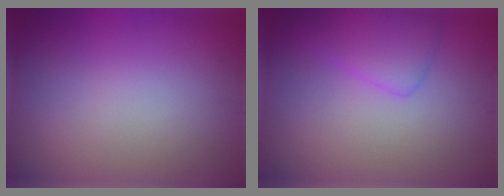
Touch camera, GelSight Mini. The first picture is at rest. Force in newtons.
{"total": 2.8, "press": 2.8, "slide": 0.2}